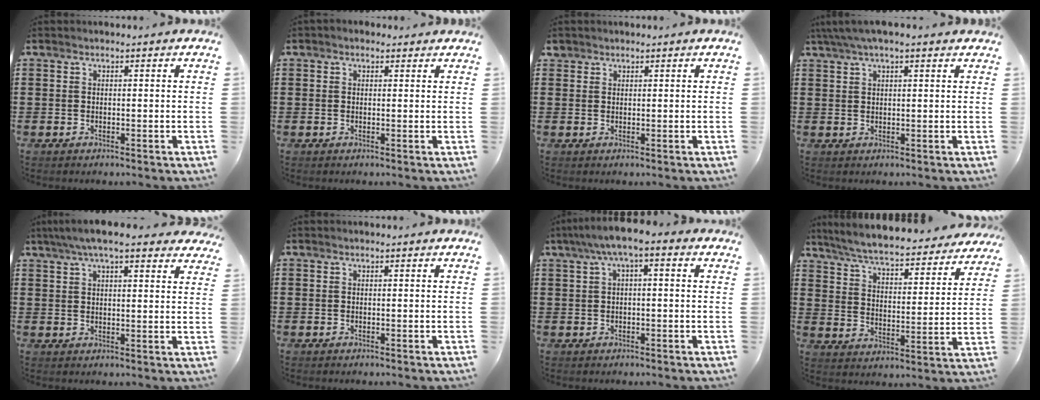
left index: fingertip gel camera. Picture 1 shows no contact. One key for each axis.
{"total": 0.7, "fx": 0.3, "fy": 0.6, "fz": 0.3, "tx": -0.007, "ty": 0.007, "tz": 0.005}
{"total": 1.2, "fx": 1.0, "fy": 0.7, "fz": 0.1, "tx": -0.006, "ty": 0.004, "tz": 0.019}
{"total": 3.5, "fx": 2.4, "fy": 0.7, "fz": 2.5, "tx": -0.053, "ty": 0.005, "tz": 0.043}
{"total": 6.4, "fx": 5.1, "fy": 1.0, "fz": 3.7, "tx": -0.085, "ty": -0.002, "tz": 0.092}
{"total": 0.0}
{"total": 3.8, "fx": -0.3, "fy": 0.9, "fz": 3.6, "tx": -0.073, "ty": 0.003, "tz": -0.012}
{"total": 6.3, "fx": 6.0, "fy": -0.1, "fz": 1.9, "tx": -0.066, "ty": -0.044, "tz": 0.100}